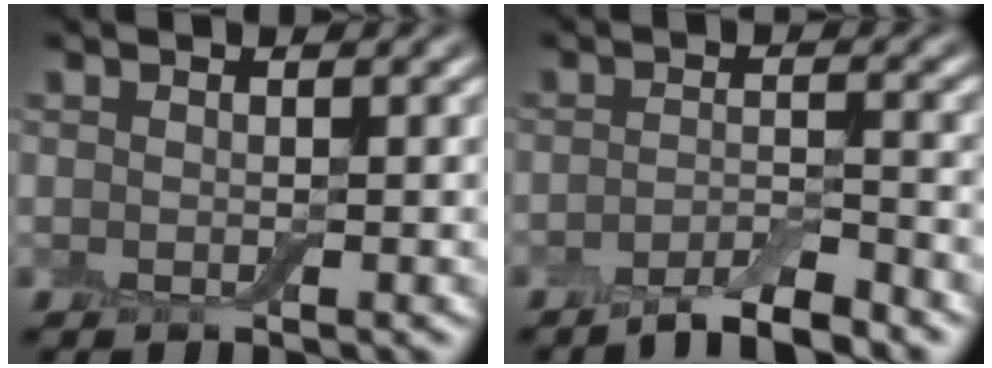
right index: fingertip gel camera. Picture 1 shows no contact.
{"total": 3.8, "force": [-3.0, 0.7, 2.3], "torque": [-0.036, 0.002, -0.055]}